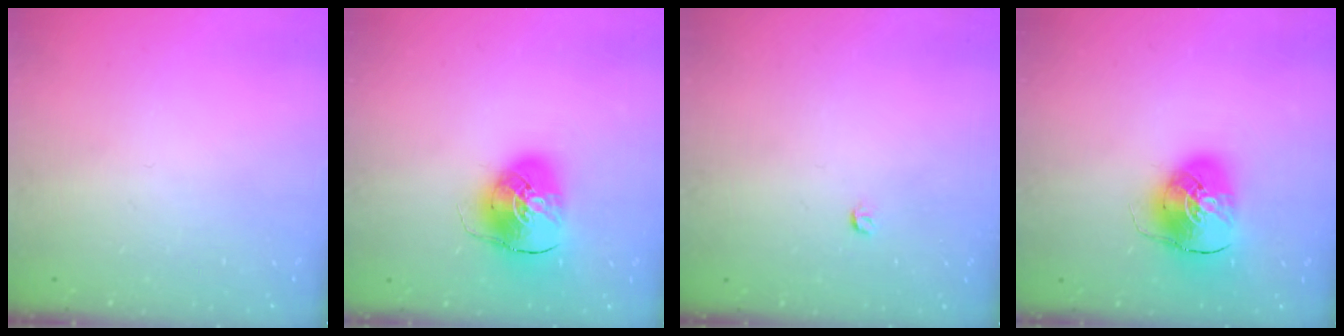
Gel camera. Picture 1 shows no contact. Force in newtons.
{"total": 10.4, "press": 10.3, "slide": 1.8}
{"total": 3.0, "press": 2.9, "slide": 0.4}
{"total": 10.4, "press": 10.3, "slide": 1.8}